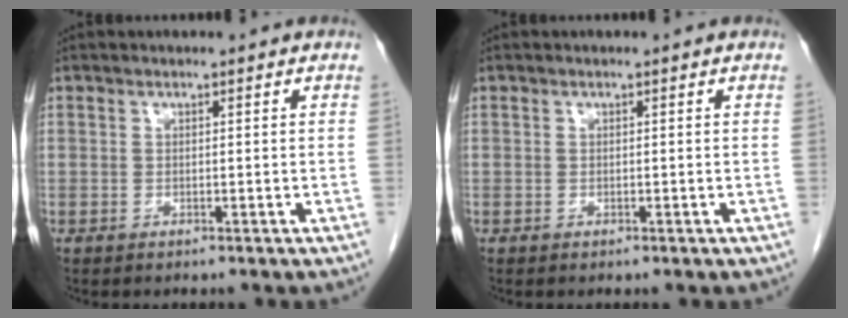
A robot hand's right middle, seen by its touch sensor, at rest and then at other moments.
{"total": 0.0}